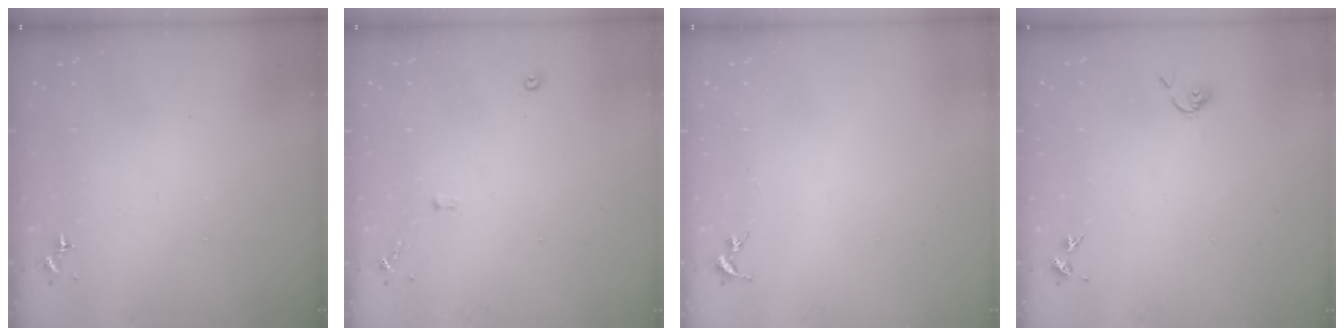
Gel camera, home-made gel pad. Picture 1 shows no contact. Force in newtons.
{"total": 6.4, "press": 6.4, "slide": 0.6}
{"total": 0.0}
{"total": 4.0, "press": 4.0, "slide": 0.7}